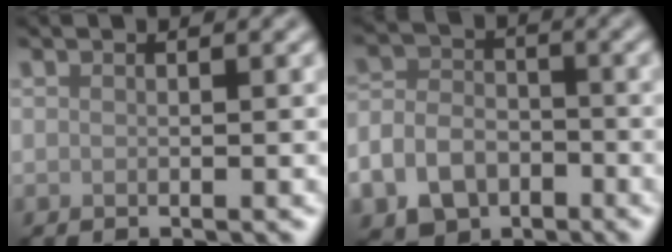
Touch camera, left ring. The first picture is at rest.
{"total": 7.7, "force": [-4.2, 5.6, 3.3], "torque": [-0.053, -0.023, -0.075]}